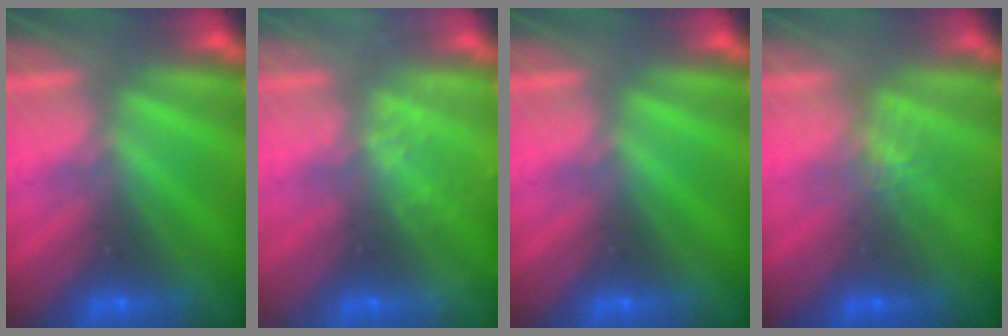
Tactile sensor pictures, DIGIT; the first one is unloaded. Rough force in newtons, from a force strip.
{"total": 2.4}
{"total": 0.0}
{"total": 1.2}